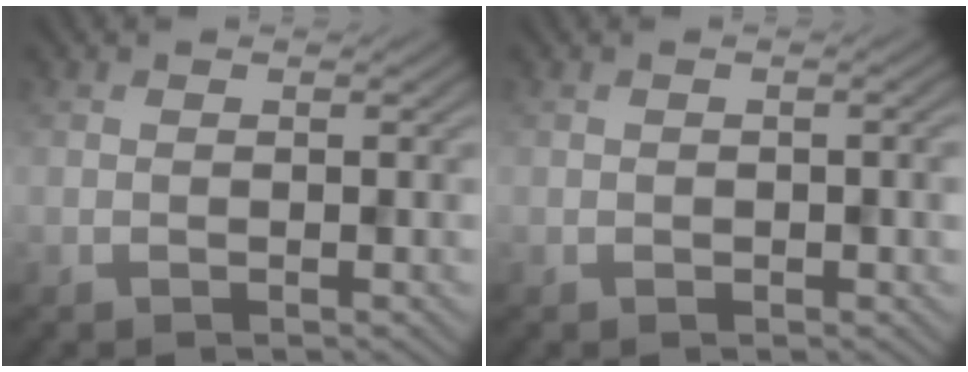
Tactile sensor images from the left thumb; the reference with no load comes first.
{"total": 1.7, "force": [0.1, 1.0, 1.4], "torque": [-0.020, -0.003, 0.004]}